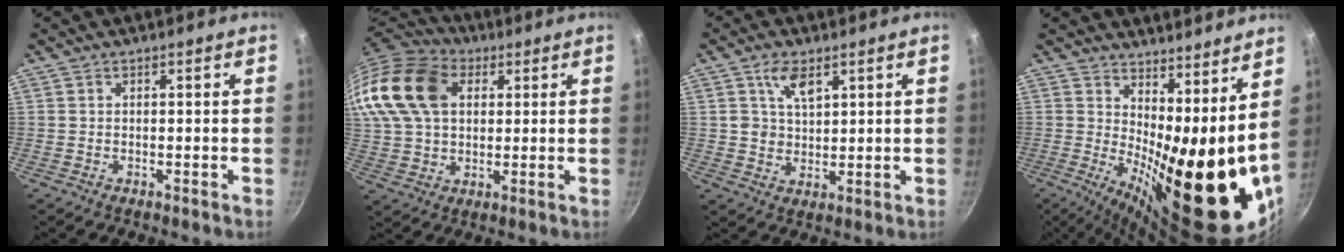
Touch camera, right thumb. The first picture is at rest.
{"total": 21.6, "force": [6.8, 15.1, 13.8], "torque": [-0.286, 0.017, 0.116]}
{"total": 5.7, "force": [2.9, 3.4, 3.5], "torque": [-0.049, -0.014, 0.058]}
{"total": 23.4, "force": [5.4, 8.9, 21.0], "torque": [-0.266, -0.047, 0.095]}